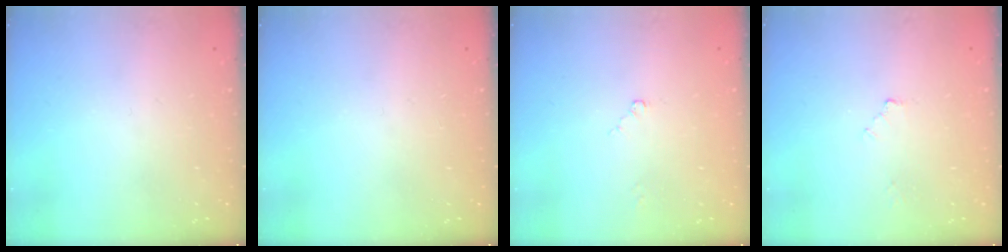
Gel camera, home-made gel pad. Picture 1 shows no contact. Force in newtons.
{"total": 0.0}
{"total": 2.0, "press": 2.0, "slide": 0.3}
{"total": 2.1, "press": 2.1, "slide": 0.3}